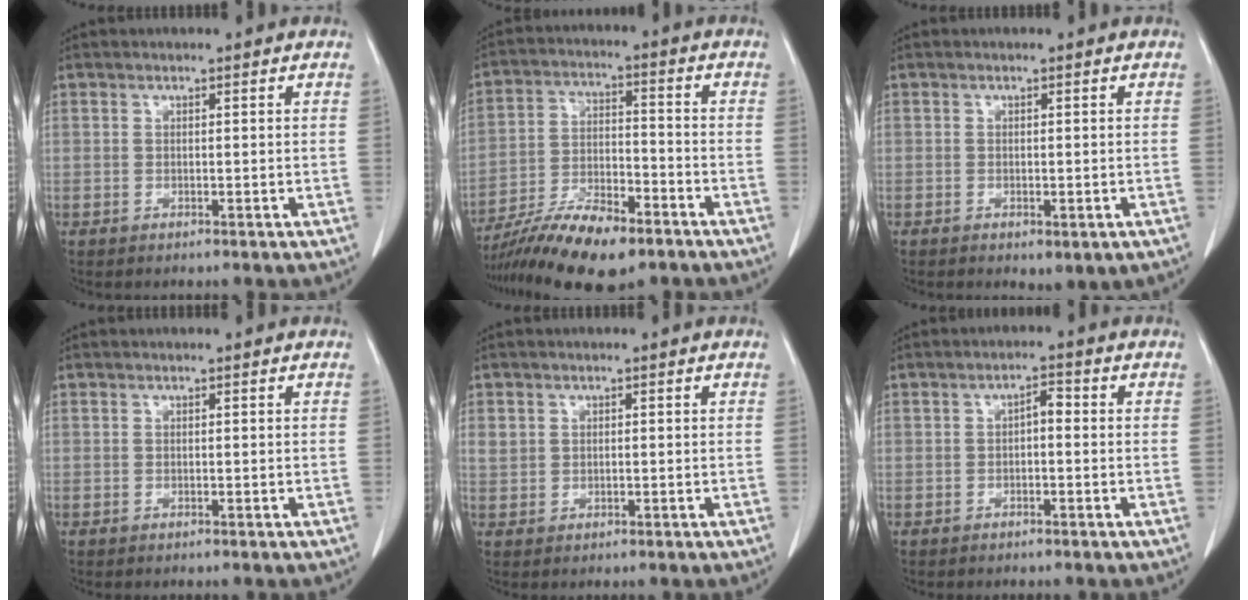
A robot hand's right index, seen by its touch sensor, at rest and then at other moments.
{"total": 14.2, "force": [-10.4, 3.9, 8.8], "torque": [-0.161, -0.011, -0.184]}
{"total": 3.3, "force": [-1.8, 1.6, 2.3], "torque": [-0.028, -0.006, -0.015]}
{"total": 0.0}
{"total": 2.0, "force": [0.6, 1.8, 0.7], "torque": [-0.015, 0.009, 0.016]}
{"total": 2.2, "force": [-0.2, 0.9, 2.0], "torque": [-0.028, 0.008, -0.005]}